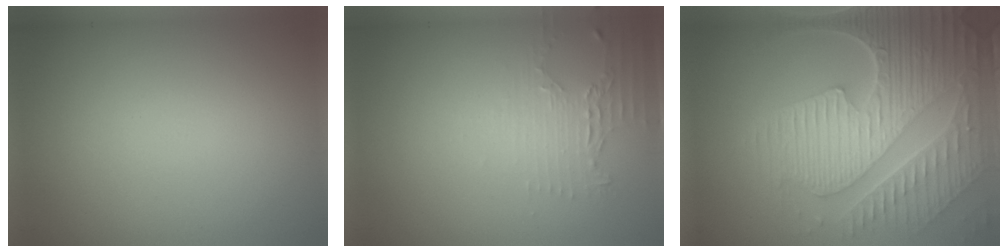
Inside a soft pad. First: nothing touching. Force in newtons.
{"total": 2.3, "press": 1.7, "slide": 1.5}
{"total": 8.9, "press": 6.4, "slide": 6.1}